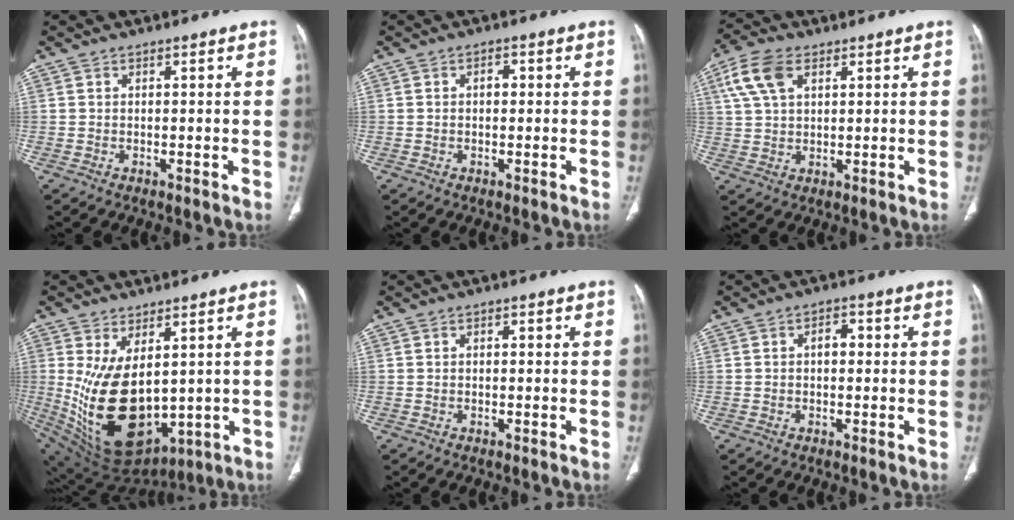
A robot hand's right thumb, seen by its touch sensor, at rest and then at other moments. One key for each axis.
{"total": 1.6, "fx": 0.1, "fy": 1.0, "fz": 1.2, "tx": -0.018, "ty": 0.008, "tz": 0.000}
{"total": 8.2, "fx": 3.5, "fy": 4.7, "fz": 5.8, "tx": -0.122, "ty": 0.007, "tz": 0.069}
{"total": 18.7, "fx": 1.0, "fy": 10.5, "fz": 15.4, "tx": -0.269, "ty": -0.029, "tz": 0.061}
{"total": 0.8, "fx": 0.1, "fy": 0.4, "fz": 0.6, "tx": -0.010, "ty": 0.005, "tz": 0.001}
{"total": 2.7, "fx": 0.1, "fy": 1.7, "fz": 2.1, "tx": -0.027, "ty": 0.013, "tz": -0.001}